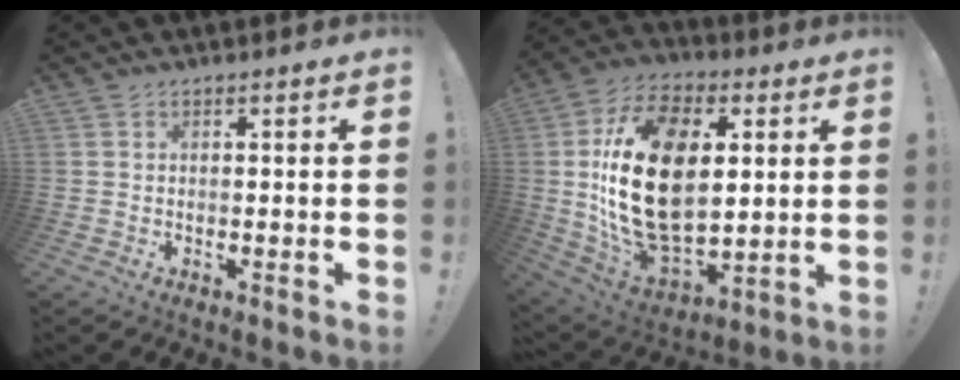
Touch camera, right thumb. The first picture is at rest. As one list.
[{"total": 27.6, "force": [3.4, 17.2, 21.4], "torque": [-0.427, -0.012, 0.066]}]